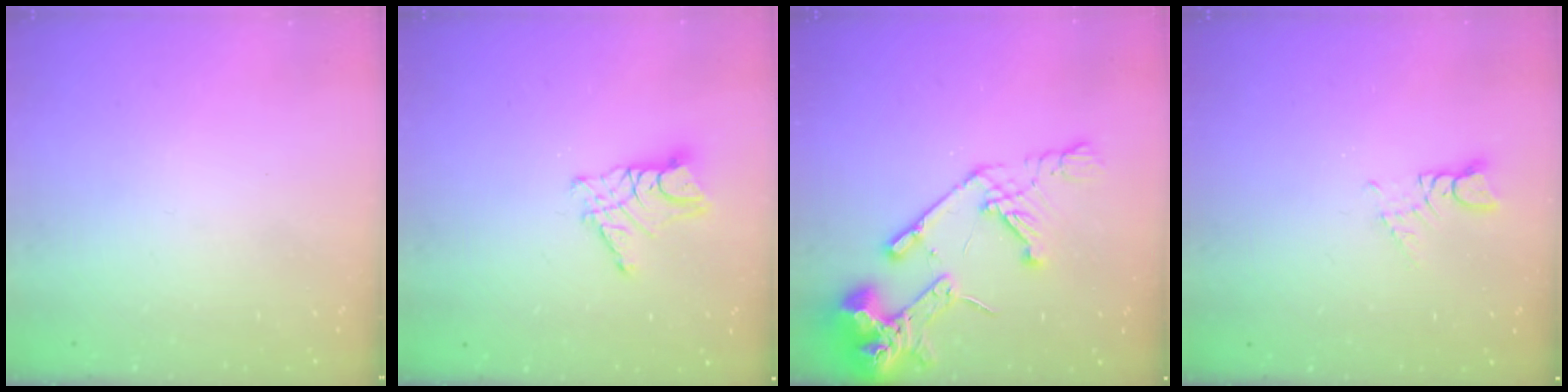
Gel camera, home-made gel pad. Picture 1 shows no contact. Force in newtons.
{"total": 10.5, "press": 10.4, "slide": 0.7}
{"total": 17.6, "press": 17.5, "slide": 2.1}
{"total": 1.6, "press": 1.6, "slide": 0.2}